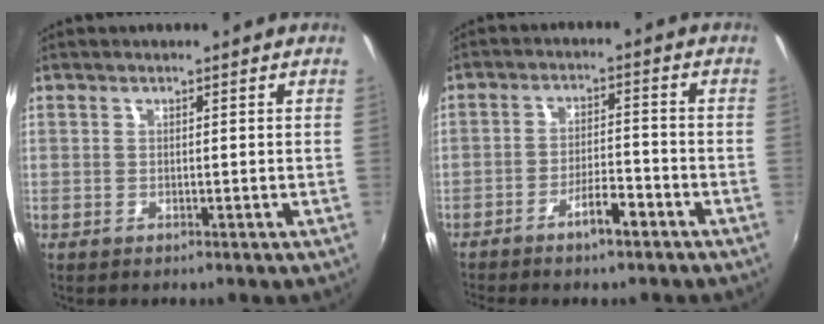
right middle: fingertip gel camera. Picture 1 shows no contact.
{"total": 5.8, "force": [-4.2, 1.2, 3.8], "torque": [-0.079, 0.004, -0.066]}